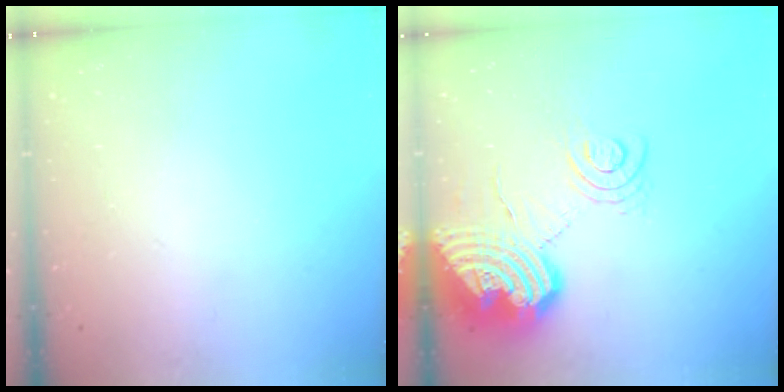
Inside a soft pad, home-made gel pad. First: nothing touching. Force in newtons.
{"total": 16.4, "press": 16.3, "slide": 2.5}